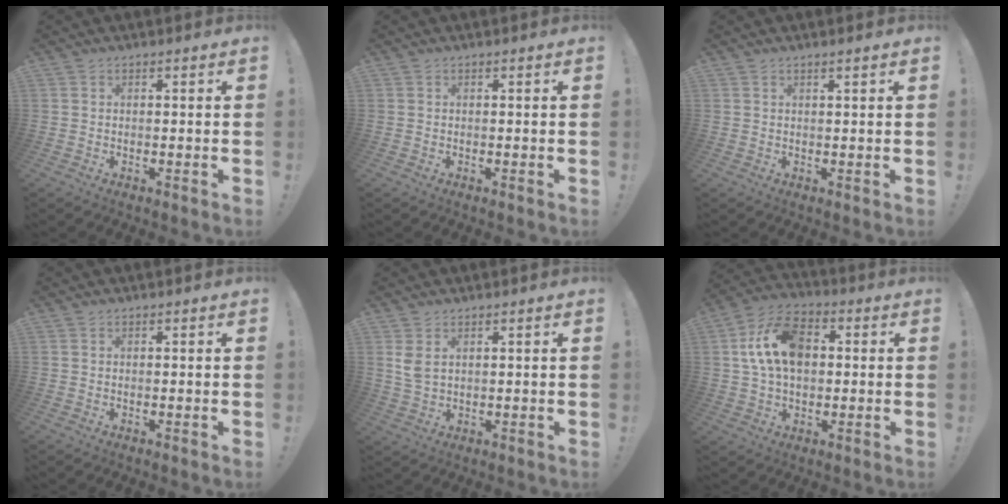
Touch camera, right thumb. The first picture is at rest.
{"total": 0.0}
{"total": 1.3, "force": [0.9, -0.3, 1.0], "torque": [-0.014, -0.001, 0.013]}
{"total": 0.0}
{"total": 4.3, "force": [1.7, 2.4, 3.1], "torque": [-0.051, -0.004, 0.032]}
{"total": 15.2, "force": [2.5, 10.2, 11.0], "torque": [-0.199, 0.013, 0.049]}